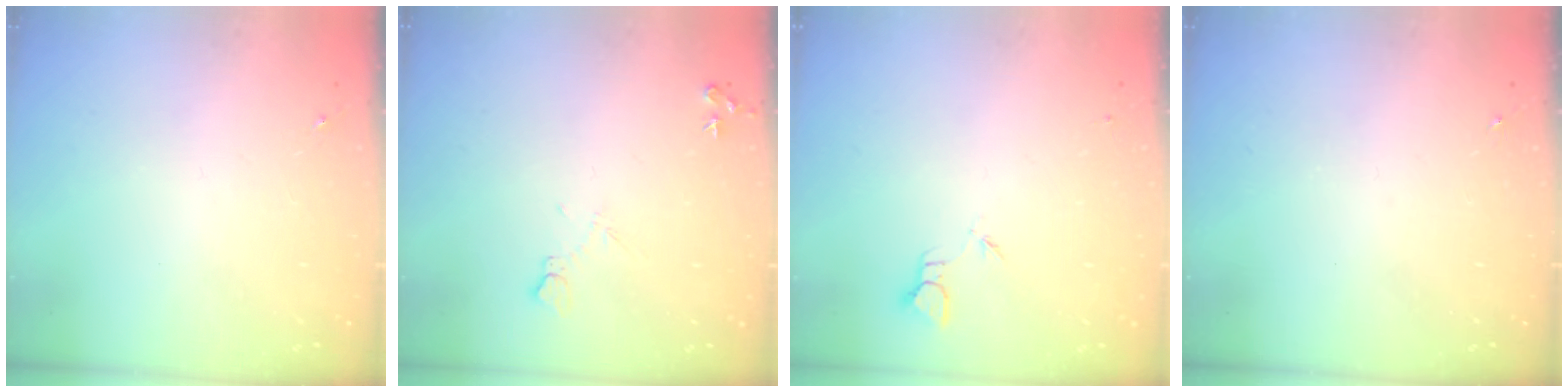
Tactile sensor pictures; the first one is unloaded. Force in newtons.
{"total": 7.6, "press": 7.6, "slide": 0.8}
{"total": 2.0, "press": 2.0, "slide": 0.1}
{"total": 0.0}